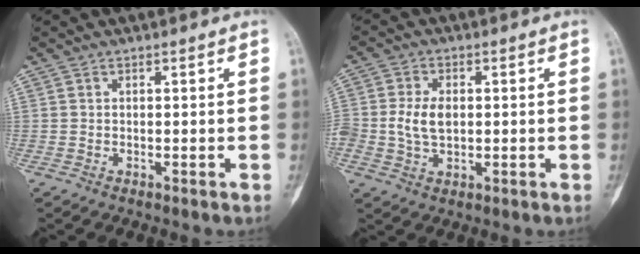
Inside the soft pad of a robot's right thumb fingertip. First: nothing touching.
{"total": 6.1, "force": [0.1, 4.0, 4.6], "torque": [-0.090, 0.005, 0.005]}